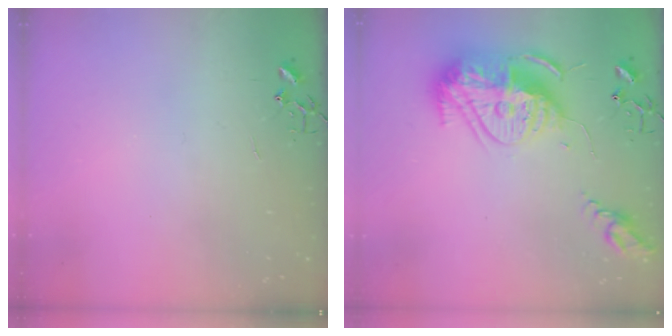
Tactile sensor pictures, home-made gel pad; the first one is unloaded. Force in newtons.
{"total": 18.8, "press": 18.7, "slide": 1.9}